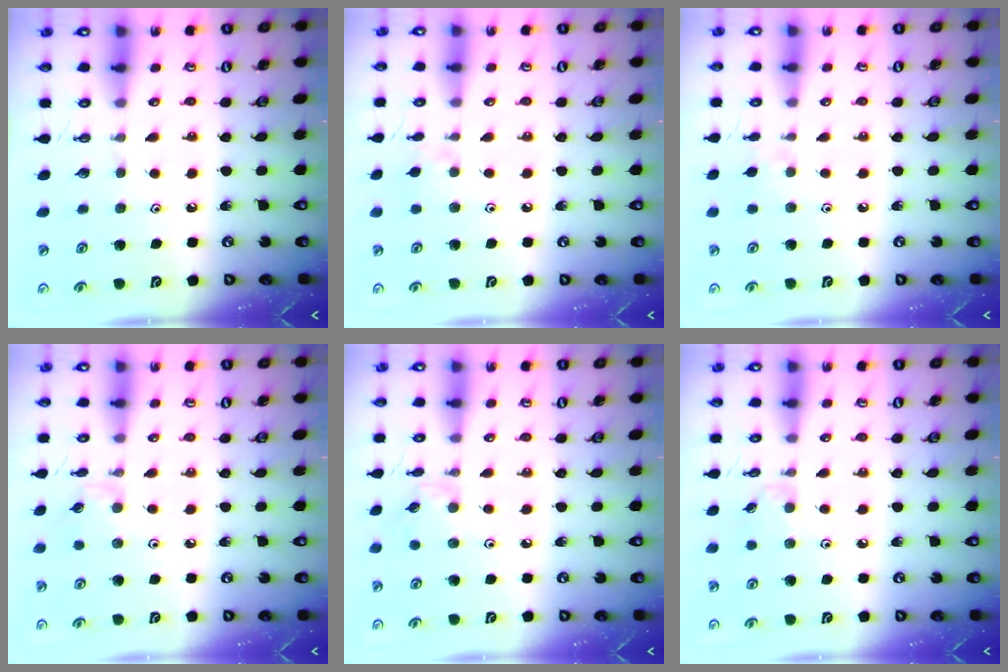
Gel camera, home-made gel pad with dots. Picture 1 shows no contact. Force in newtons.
{"total": 2.6, "press": 2.5, "slide": 0.5}
{"total": 2.7, "press": 2.7, "slide": 0.4}
{"total": 1.7, "press": 1.7, "slide": 0.4}
{"total": 1.5, "press": 1.4, "slide": 0.4}
{"total": 2.9, "press": 2.8, "slide": 0.5}